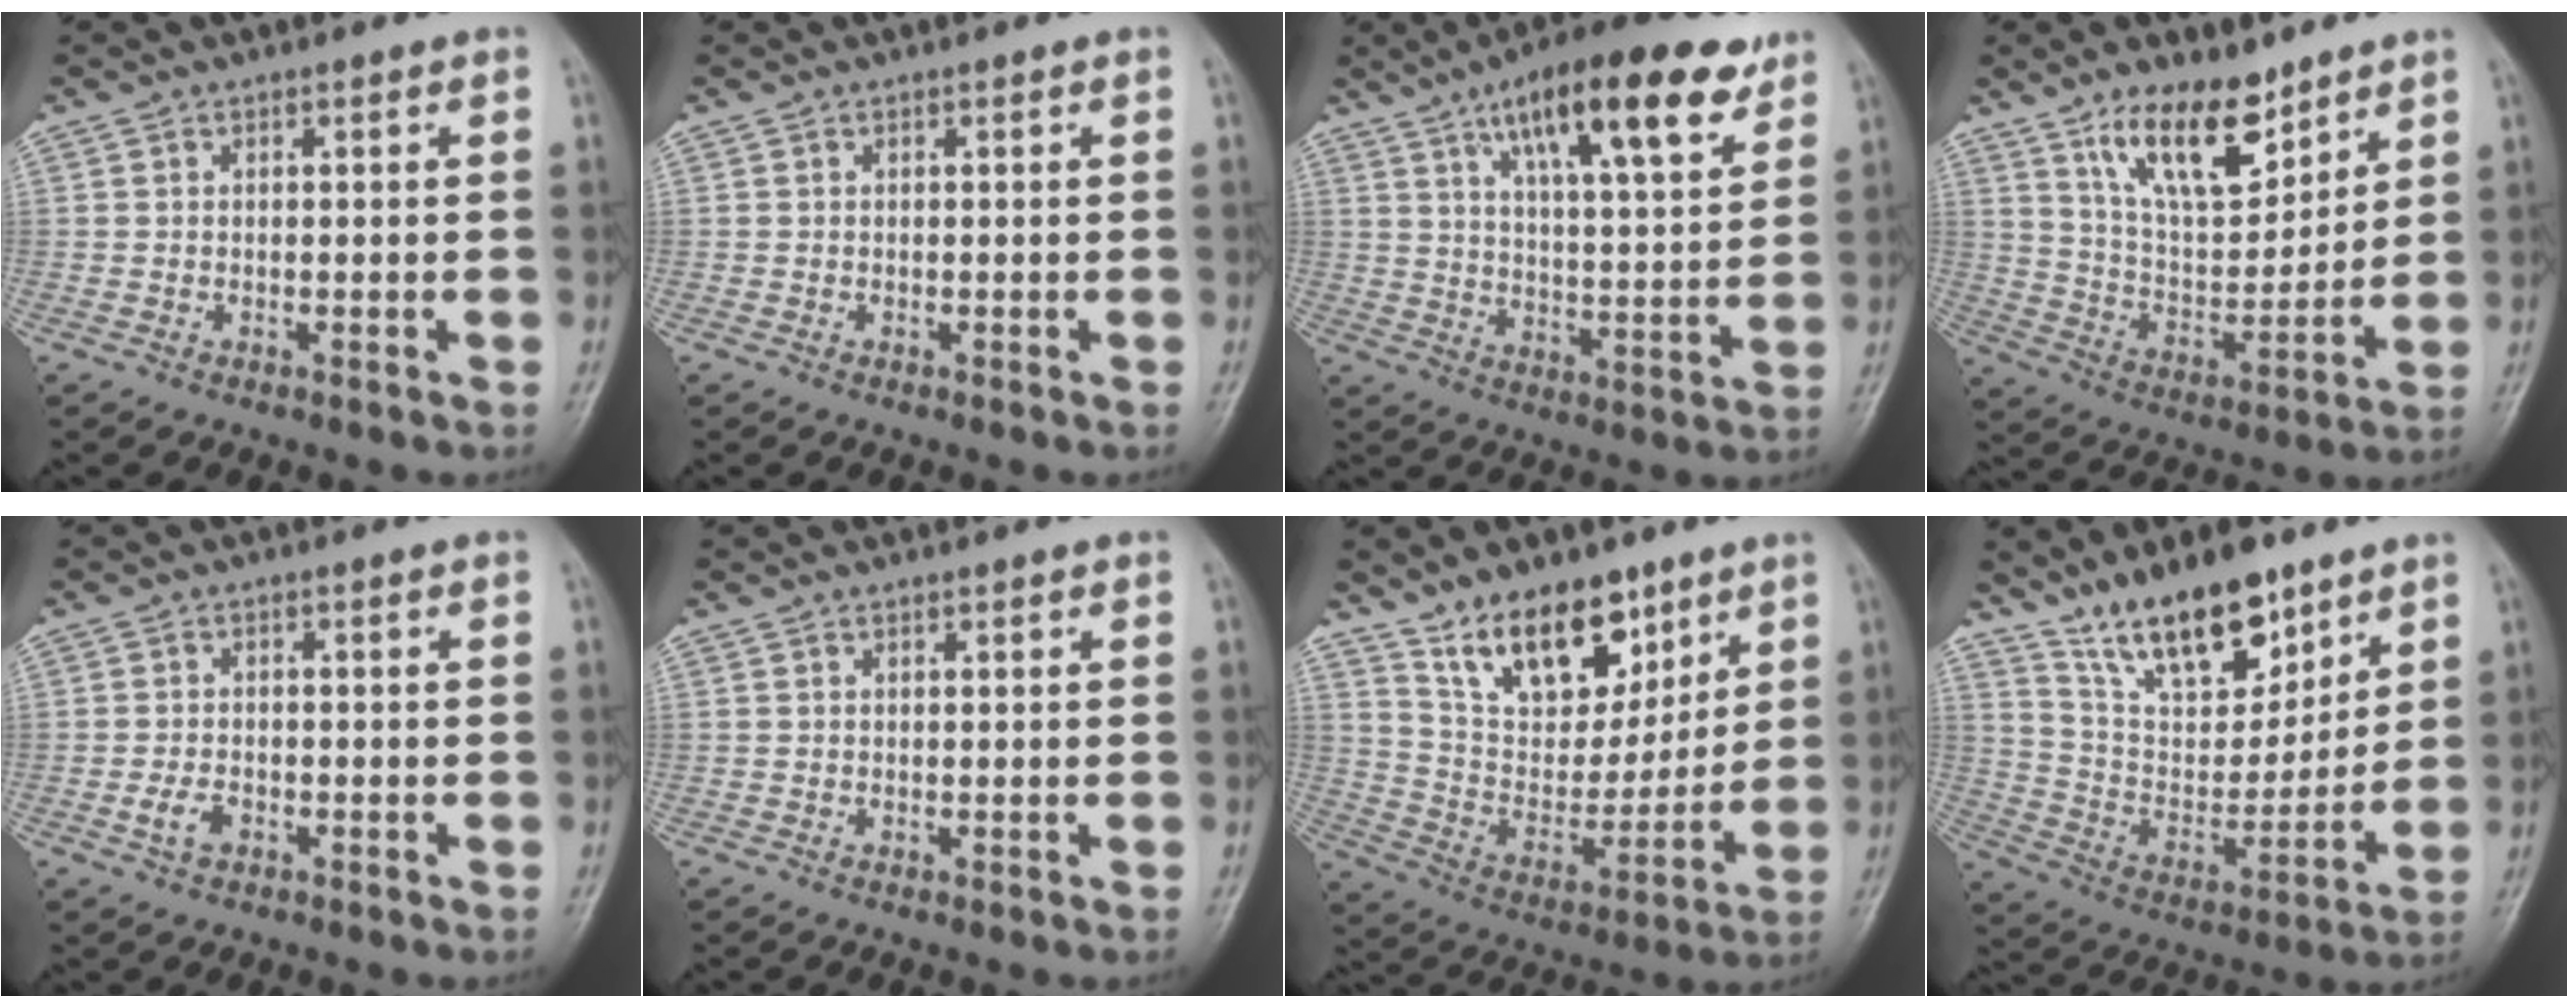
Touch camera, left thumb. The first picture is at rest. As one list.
[{"total": 0.0}, {"total": 18.8, "force": [10.7, 5.7, 14.4], "torque": [-0.193, -0.034, 0.168]}, {"total": 14.5, "force": [9.7, 6.1, 9.0], "torque": [-0.117, -0.065, 0.182]}, {"total": 2.9, "force": [-1.2, 1.7, 1.9], "torque": [-0.039, 0.007, -0.022]}, {"total": 0.5, "force": [0.3, 0.2, 0.3], "torque": [-0.005, -0.002, 0.005]}, {"total": 17.1, "force": [11.0, 9.3, 9.2], "torque": [-0.093, -0.064, 0.204]}, {"total": 17.9, "force": [12.6, 7.5, 10.2], "torque": [-0.120, -0.072, 0.232]}]